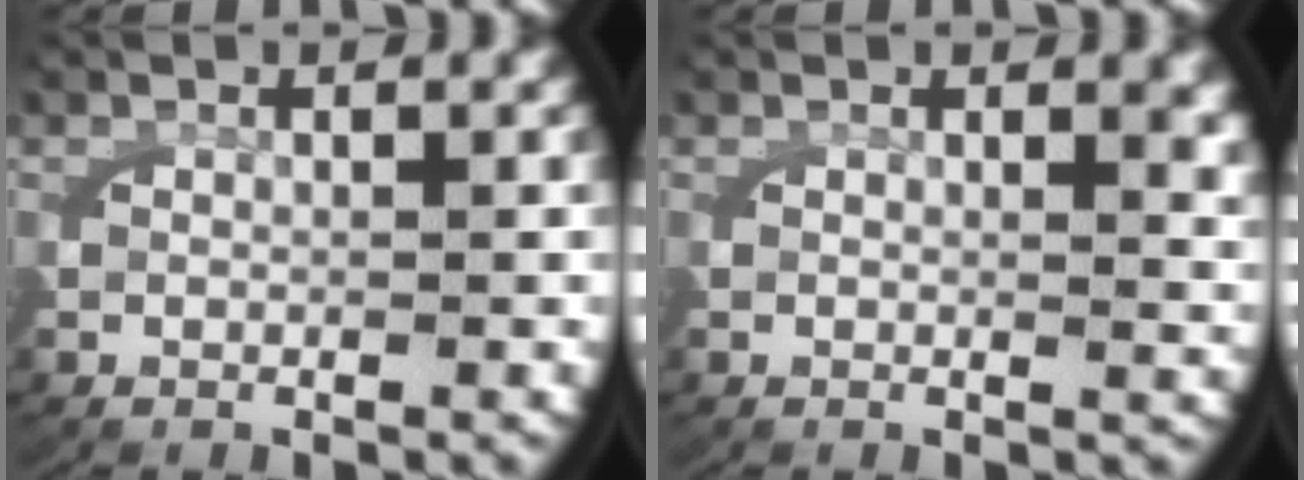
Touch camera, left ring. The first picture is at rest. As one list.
[{"total": 1.4, "force": [0.8, -0.1, 1.1], "torque": [-0.020, -0.008, 0.015]}]